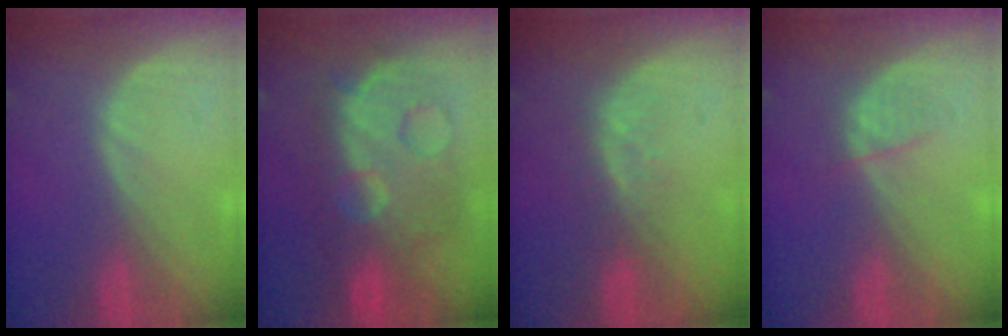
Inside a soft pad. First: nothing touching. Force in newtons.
{"total": 12.3, "press": 12.2, "slide": 1.2}
{"total": 3.5, "press": 3.0, "slide": 1.7}
{"total": 1.9, "press": 1.9, "slide": 0.4}